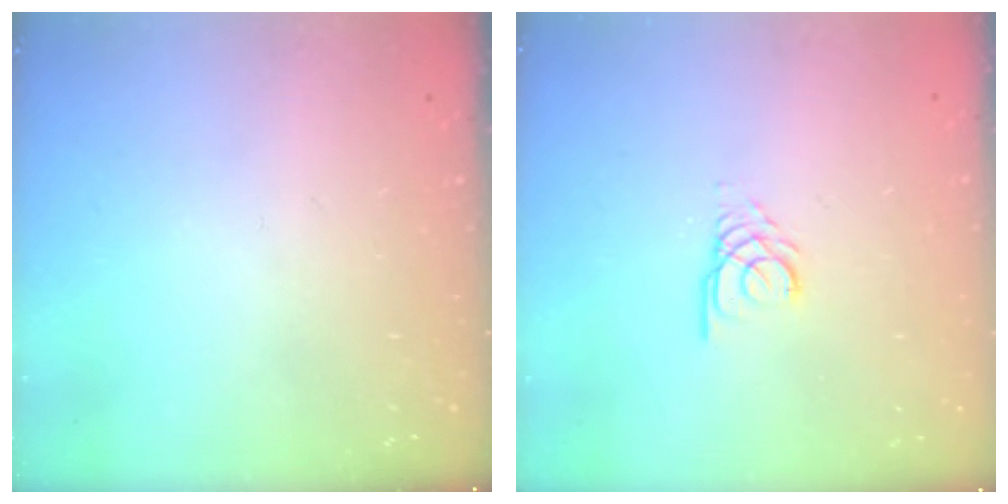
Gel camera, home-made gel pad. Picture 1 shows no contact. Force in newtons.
{"total": 3.5, "press": 3.5, "slide": 0.4}